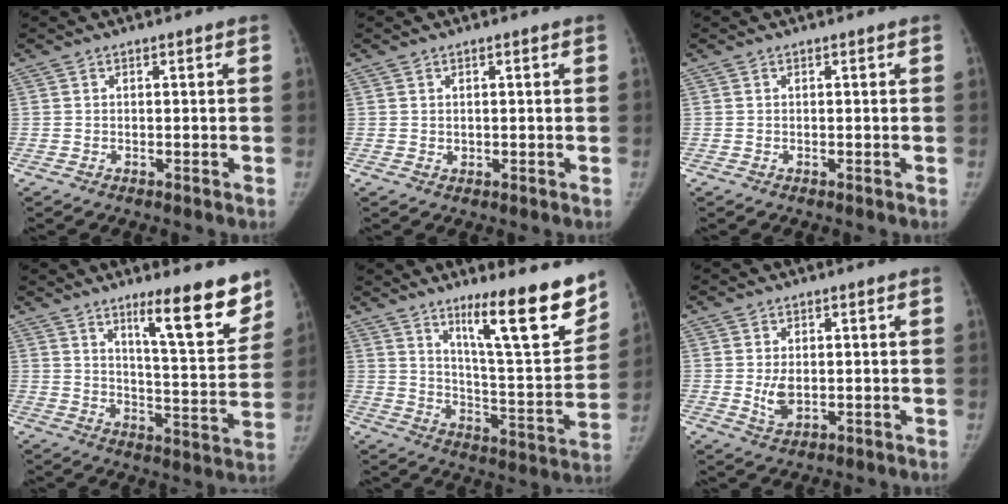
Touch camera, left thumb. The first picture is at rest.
{"total": 0.7, "force": [0.2, 0.5, 0.3], "torque": [0.000, -0.001, 0.005]}
{"total": 0.0}
{"total": 14.9, "force": [9.9, 2.7, 10.8], "torque": [-0.120, -0.074, 0.153]}
{"total": 19.4, "force": [12.7, 3.0, 14.3], "torque": [-0.171, -0.085, 0.203]}
{"total": 4.0, "force": [0.1, 2.5, 3.1], "torque": [-0.052, -0.009, 0.009]}